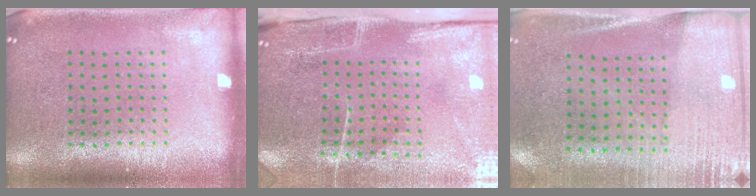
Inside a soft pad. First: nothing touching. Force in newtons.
{"total": 4.8, "press": 3.8, "slide": 2.9}
{"total": 2.7, "press": 2.4, "slide": 1.3}